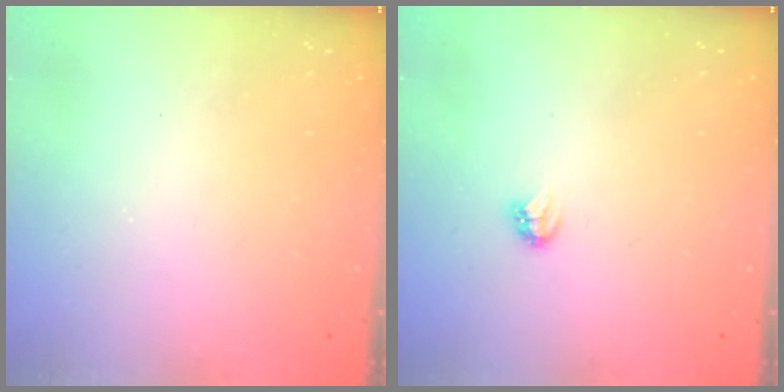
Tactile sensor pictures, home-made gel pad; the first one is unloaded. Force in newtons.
{"total": 2.8, "press": 2.8, "slide": 0.3}